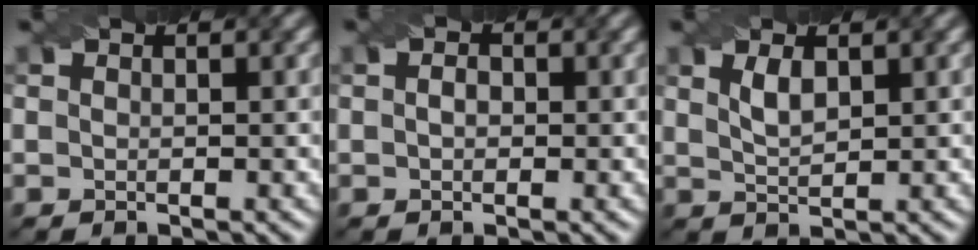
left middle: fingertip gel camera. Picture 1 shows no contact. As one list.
[{"total": 1.4, "force": [0.2, 1.0, 1.0], "torque": [-0.015, -0.001, -0.002]}, {"total": 1.9, "force": [1.0, 0.7, 1.4], "torque": [-0.031, 0.000, 0.023]}]